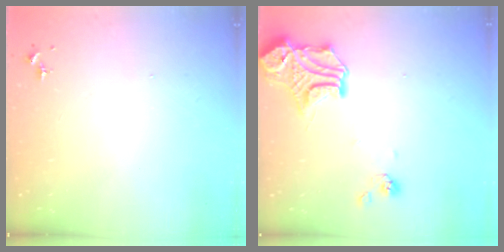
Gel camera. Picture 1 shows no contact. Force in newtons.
{"total": 15.8, "press": 15.8, "slide": 1.5}